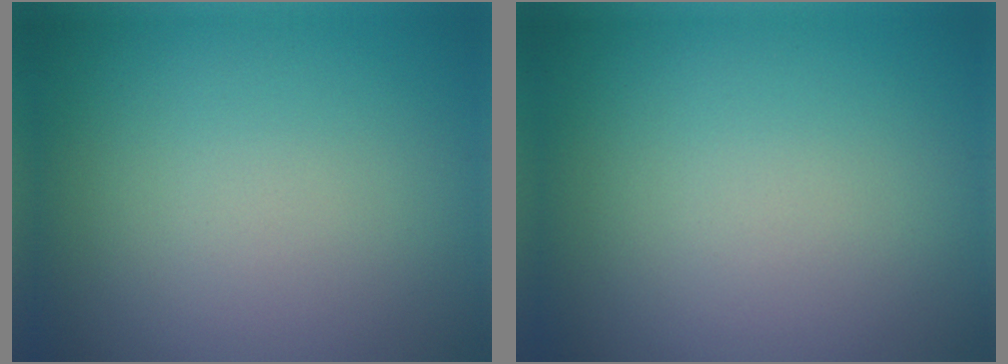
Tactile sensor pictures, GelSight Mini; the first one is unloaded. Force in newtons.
{"total": 0.0}